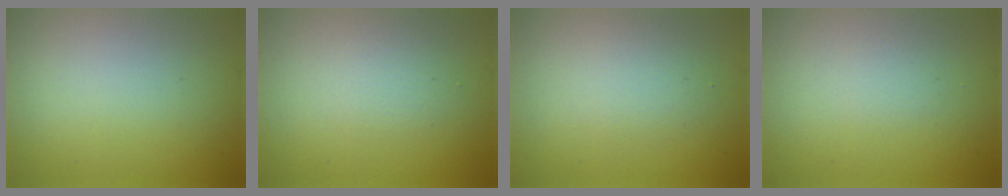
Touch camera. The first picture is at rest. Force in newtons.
{"total": 1.8, "press": 1.8, "slide": 0.1}
{"total": 2.1, "press": 2.1, "slide": 0.0}
{"total": 0.7, "press": 0.7, "slide": 0.0}